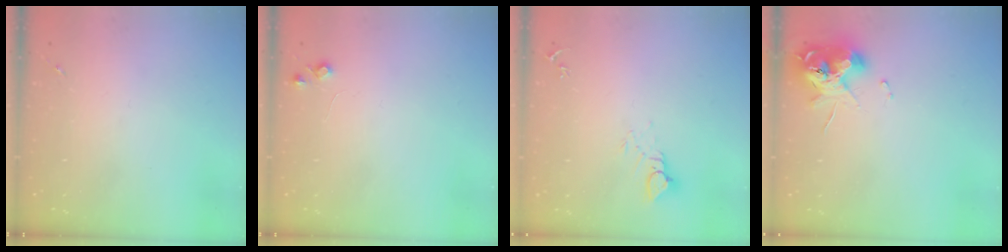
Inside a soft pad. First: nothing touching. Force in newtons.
{"total": 4.9, "press": 4.8, "slide": 0.8}
{"total": 4.3, "press": 4.3, "slide": 0.3}
{"total": 11.3, "press": 11.2, "slide": 1.4}